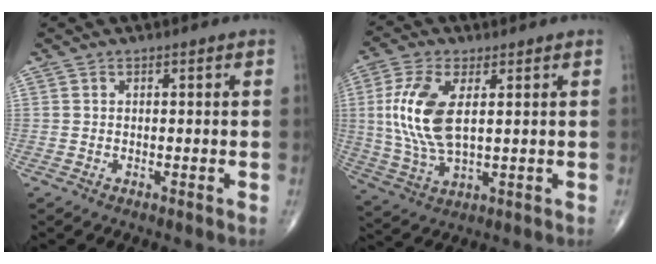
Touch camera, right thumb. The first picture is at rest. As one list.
[{"total": 12.5, "force": [2.2, 5.8, 10.9], "torque": [-0.247, -0.007, 0.050]}]